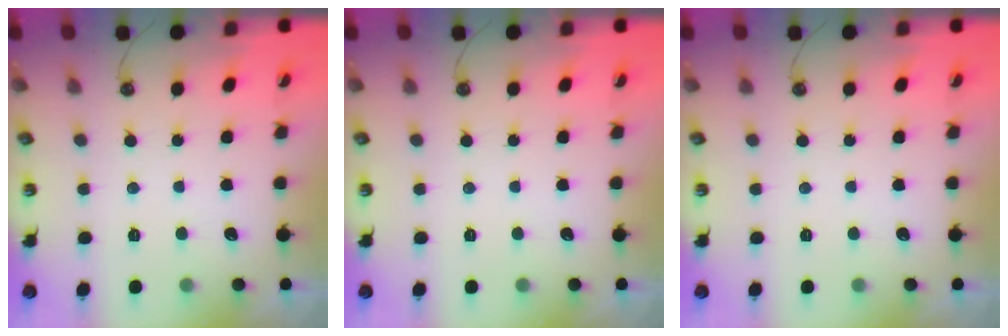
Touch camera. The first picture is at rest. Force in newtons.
{"total": 0.0}
{"total": 0.0}